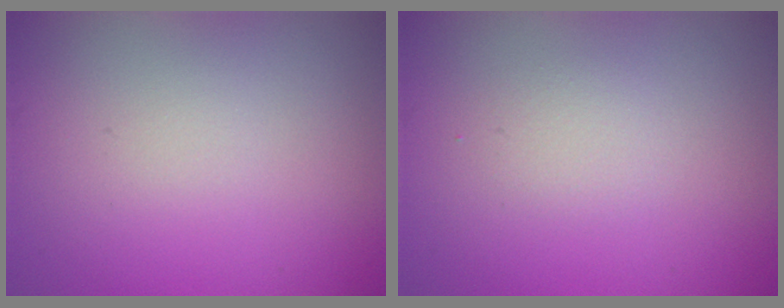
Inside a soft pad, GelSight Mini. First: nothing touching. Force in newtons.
{"total": 1.1, "press": 1.1, "slide": 0.1}